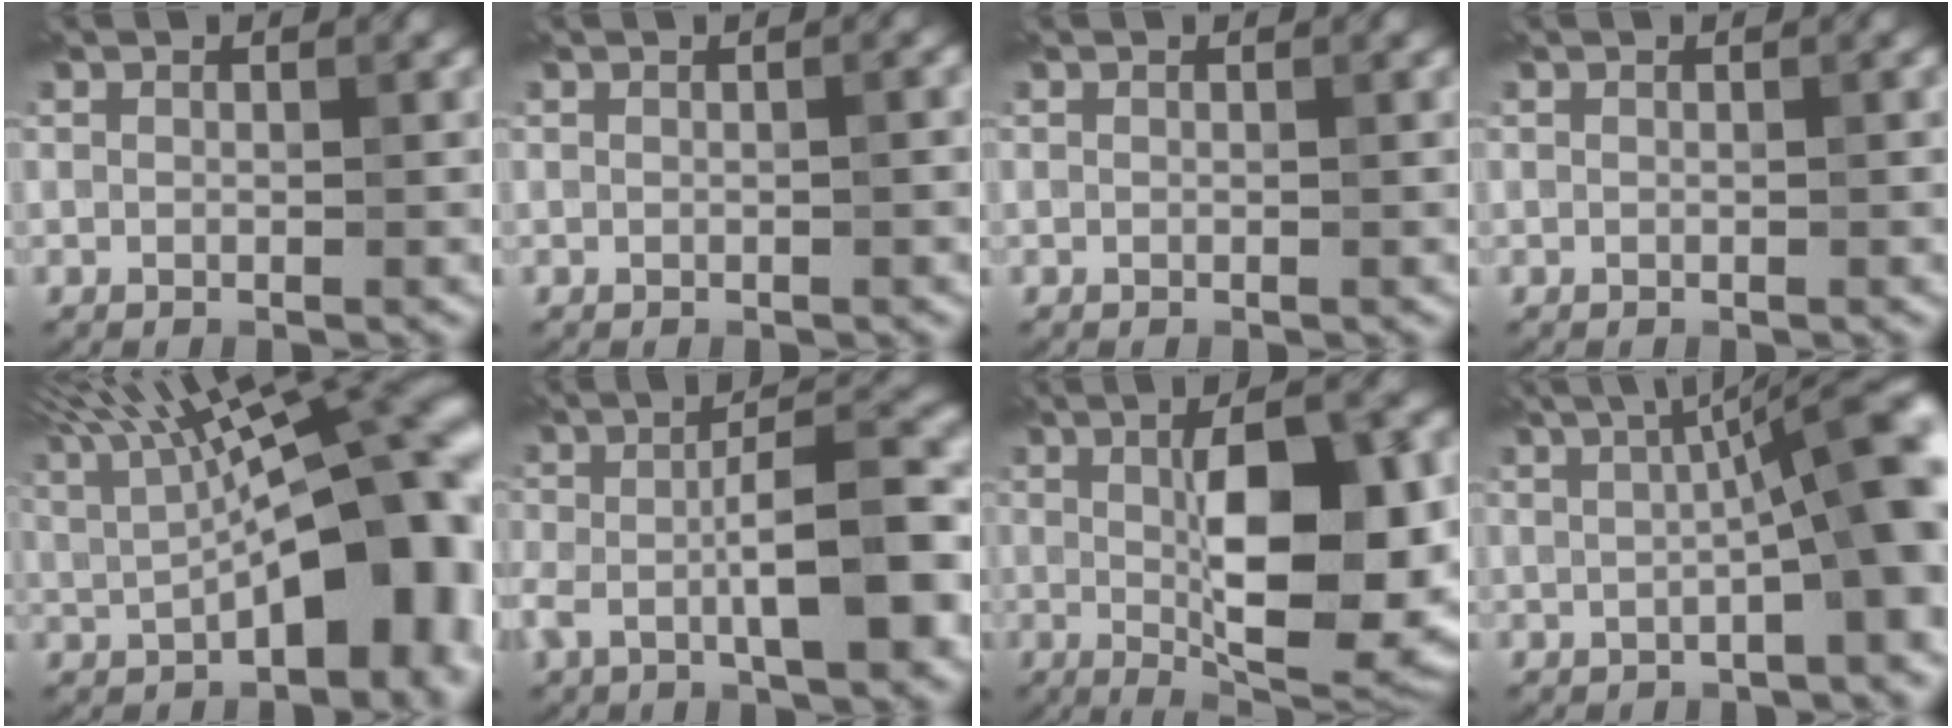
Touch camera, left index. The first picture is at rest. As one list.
[{"total": 0.8, "force": [0.0, 0.2, 0.8], "torque": [-0.008, 0.003, -0.001]}, {"total": 0.0}, {"total": 0.0}, {"total": 16.0, "force": [2.7, 6.5, 14.4], "torque": [-0.174, 0.024, 0.045]}, {"total": 8.7, "force": [-1.6, 2.3, 8.2], "torque": [-0.134, 0.009, -0.033]}, {"total": 13.1, "force": [0.5, 4.2, 12.4], "torque": [-0.163, 0.002, 0.008]}, {"total": 9.9, "force": [0.6, 2.2, 9.7], "torque": [-0.110, 0.026, 0.006]}]